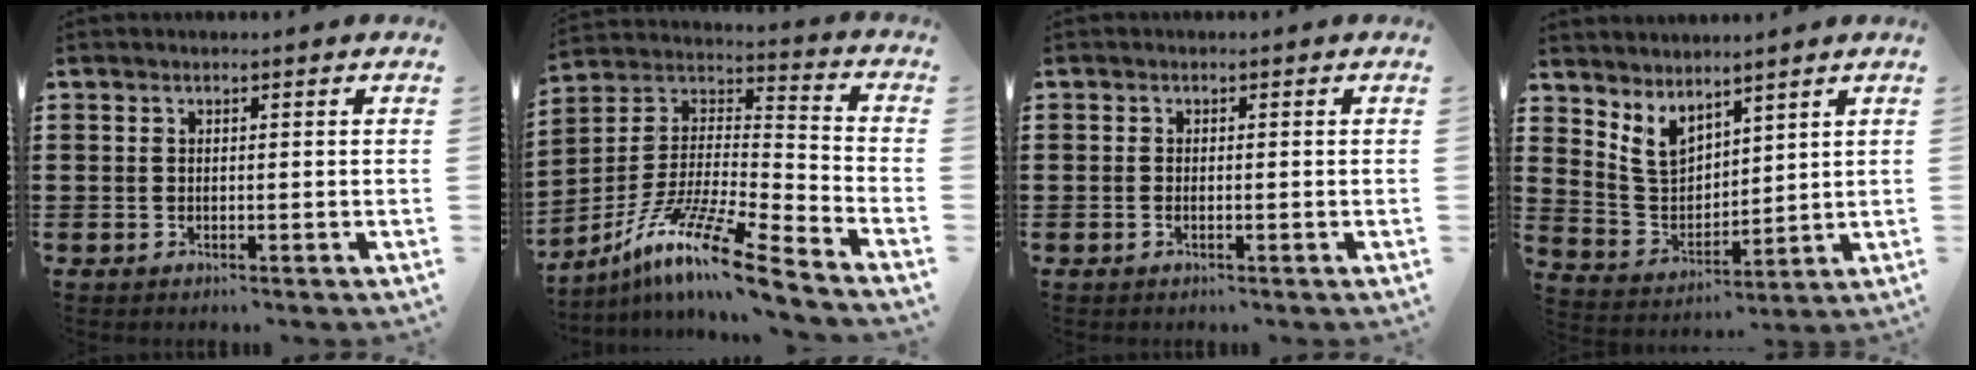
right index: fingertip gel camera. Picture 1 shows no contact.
{"total": 13.1, "force": [-9.9, 0.6, 8.5], "torque": [-0.163, 0.009, -0.193]}
{"total": 0.5, "force": [-0.2, 0.1, 0.5], "torque": [-0.010, -0.005, -0.003]}
{"total": 5.6, "force": [4.0, 3.4, 2.0], "torque": [-0.061, -0.010, 0.076]}